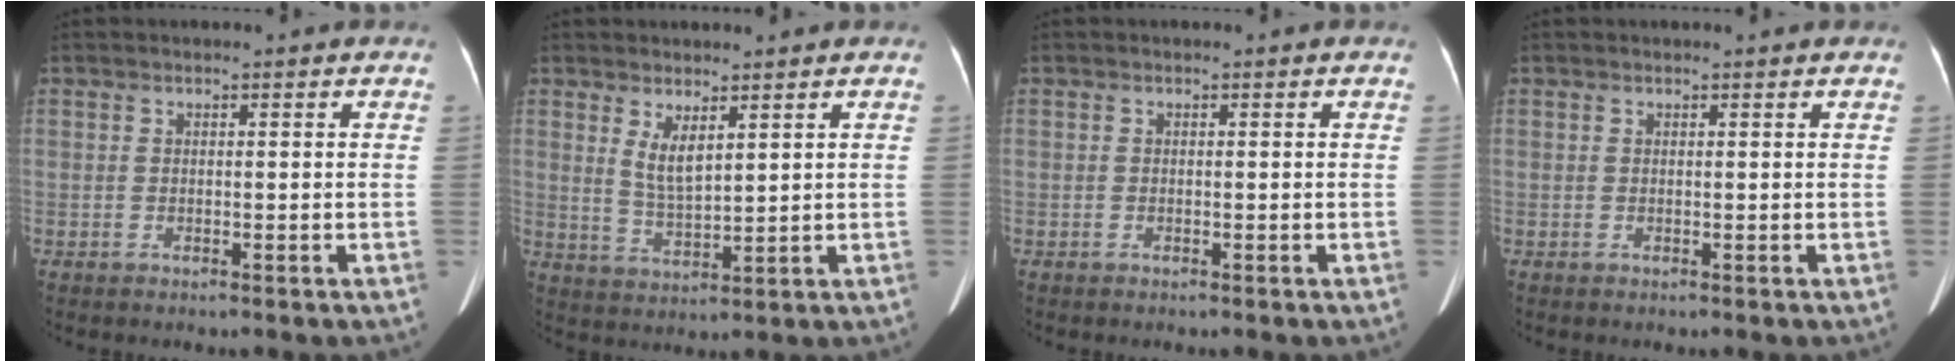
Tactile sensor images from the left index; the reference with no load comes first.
{"total": 4.0, "force": [2.3, 1.1, 3.1], "torque": [-0.066, -0.012, 0.054]}
{"total": 0.0}
{"total": 1.2, "force": [1.2, 0.0, 0.2], "torque": [-0.013, 0.008, 0.013]}